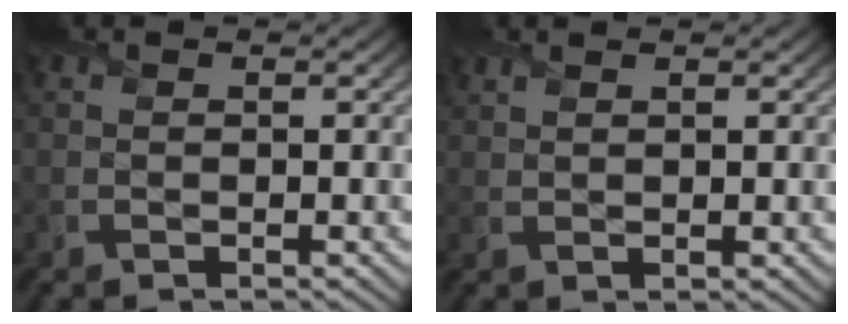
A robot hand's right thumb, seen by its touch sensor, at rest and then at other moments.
{"total": 1.3, "force": [1.0, 0.1, 0.7], "torque": [-0.020, 0.002, 0.020]}